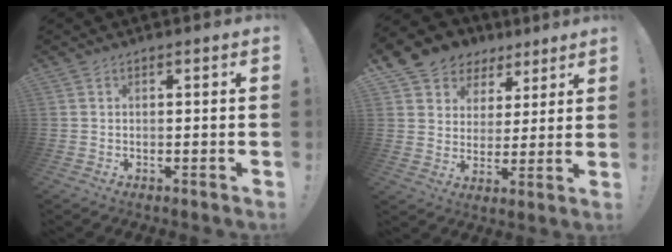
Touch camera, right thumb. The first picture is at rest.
{"total": 9.1, "force": [5.2, 7.3, 1.8], "torque": [-0.028, -0.043, 0.106]}